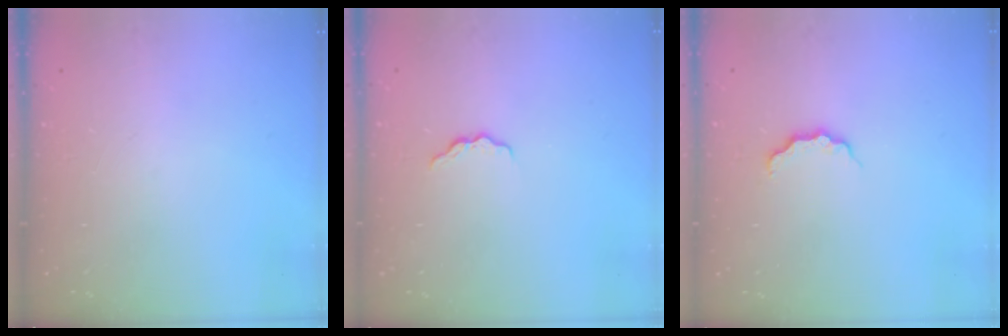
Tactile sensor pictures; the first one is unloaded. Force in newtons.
{"total": 3.2, "press": 3.2, "slide": 0.5}
{"total": 3.9, "press": 3.9, "slide": 0.5}